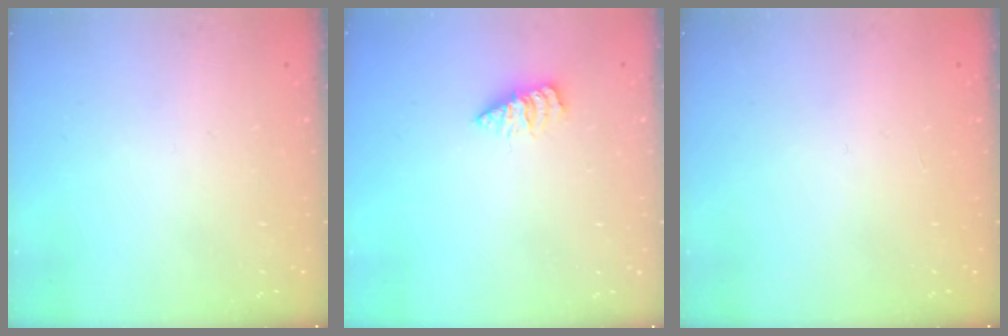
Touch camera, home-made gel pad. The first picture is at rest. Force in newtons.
{"total": 2.0, "press": 2.0, "slide": 0.4}
{"total": 0.0}